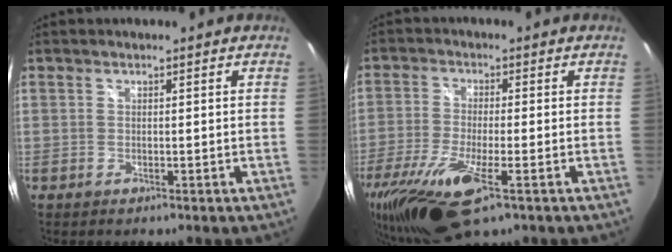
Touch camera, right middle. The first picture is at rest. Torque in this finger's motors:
{"motor_torque": [1.10, -1.04, 0.42, 0.13]}